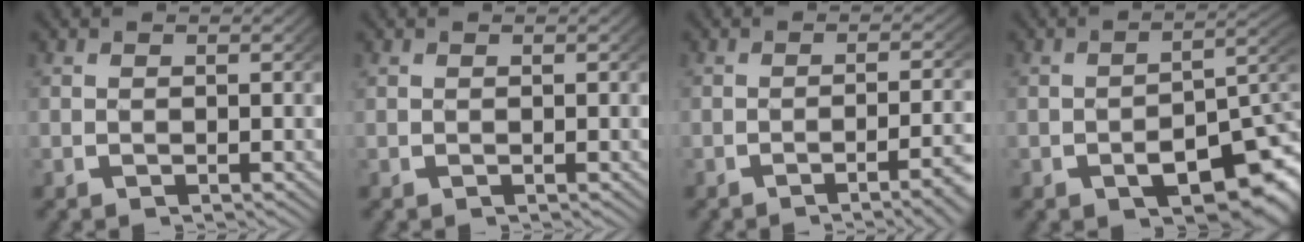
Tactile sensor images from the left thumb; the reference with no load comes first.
{"total": 0.0}
{"total": 4.4, "force": [-2.3, 0.7, 3.7], "torque": [-0.051, 0.002, -0.036]}
{"total": 8.4, "force": [-2.2, 4.5, 6.7], "torque": [-0.082, -0.015, -0.017]}